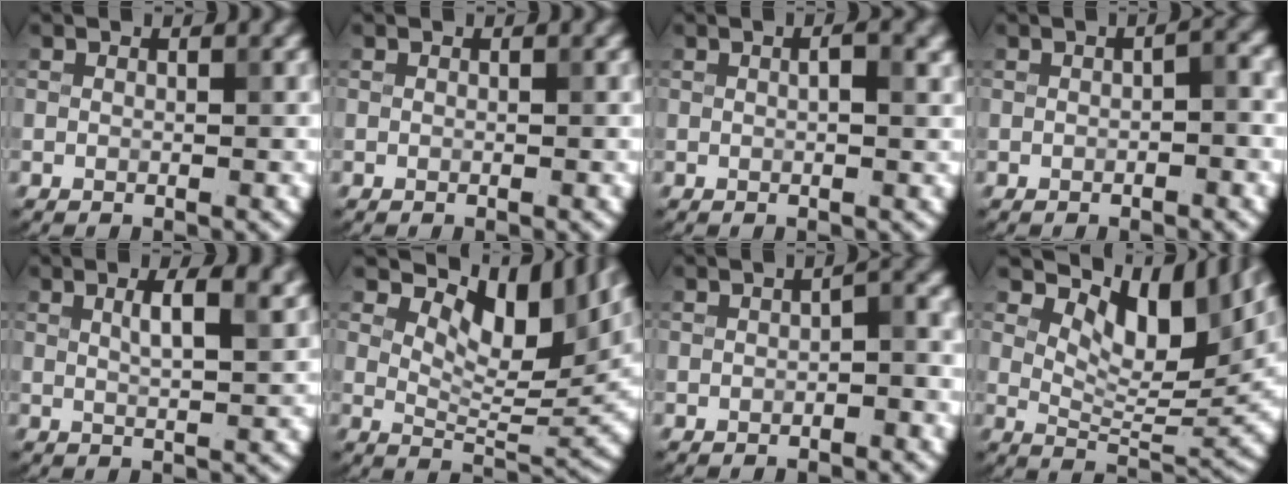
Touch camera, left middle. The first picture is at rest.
{"total": 0.0}
{"total": 2.1, "force": [0.5, 0.5, 2.0], "torque": [-0.029, 0.000, 0.007]}
{"total": 1.5, "force": [-0.4, 0.5, 1.3], "torque": [-0.022, 0.005, -0.004]}
{"total": 4.6, "force": [1.8, 1.6, 3.9], "torque": [-0.048, 0.010, 0.019]}
{"total": 10.1, "force": [5.8, 4.4, 7.0], "torque": [-0.107, 0.002, 0.101]}
{"total": 2.0, "force": [-0.5, 0.8, 1.8], "torque": [-0.026, 0.004, -0.008]}
{"total": 9.3, "force": [5.5, 4.0, 6.2], "torque": [-0.093, -0.001, 0.094]}